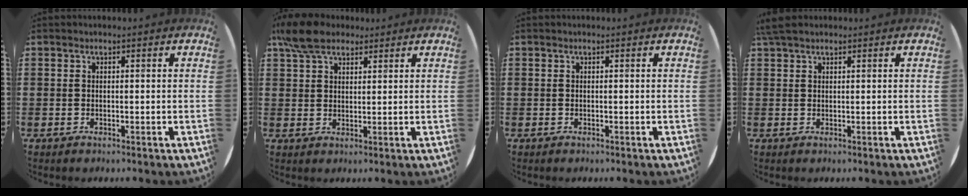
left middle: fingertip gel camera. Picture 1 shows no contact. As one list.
[{"total": 6.0, "force": [4.8, 2.6, 2.4], "torque": [-0.054, -0.004, 0.091]}, {"total": 0.0}, {"total": 1.8, "force": [1.5, 0.5, 0.9], "torque": [-0.021, 0.003, 0.028]}]